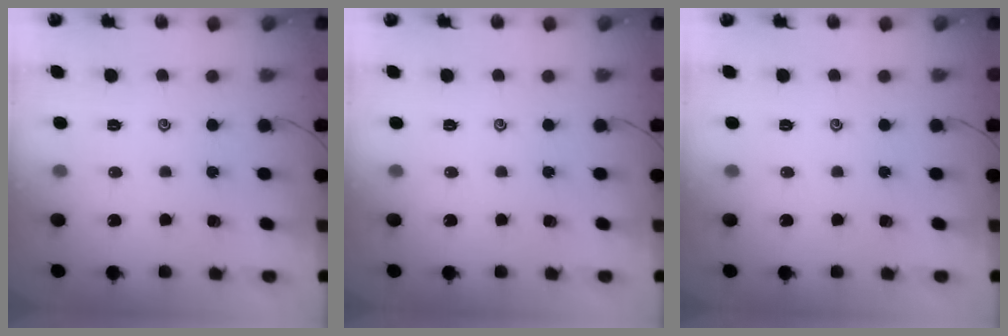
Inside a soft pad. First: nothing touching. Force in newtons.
{"total": 0.0}
{"total": 0.0}